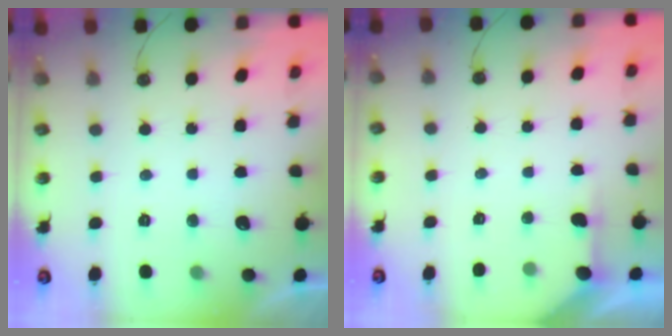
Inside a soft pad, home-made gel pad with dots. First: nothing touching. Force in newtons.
{"total": 1.5, "press": 1.5, "slide": 0.2}